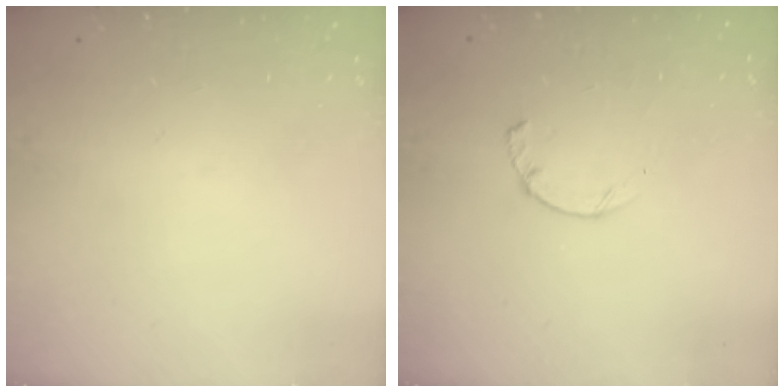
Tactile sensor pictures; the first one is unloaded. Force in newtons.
{"total": 2.3, "press": 2.3, "slide": 0.4}